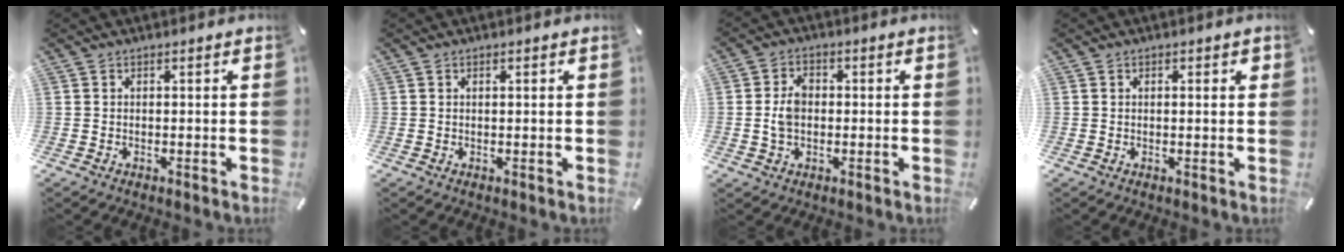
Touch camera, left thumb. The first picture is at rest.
{"total": 0.6, "force": [0.2, 0.2, 0.5], "torque": [-0.010, 0.001, 0.004]}
{"total": 5.5, "force": [-0.3, 4.0, 3.7], "torque": [-0.068, 0.006, -0.008]}
{"total": 1.0, "force": [0.3, 0.4, 0.9], "torque": [-0.010, 0.000, 0.002]}